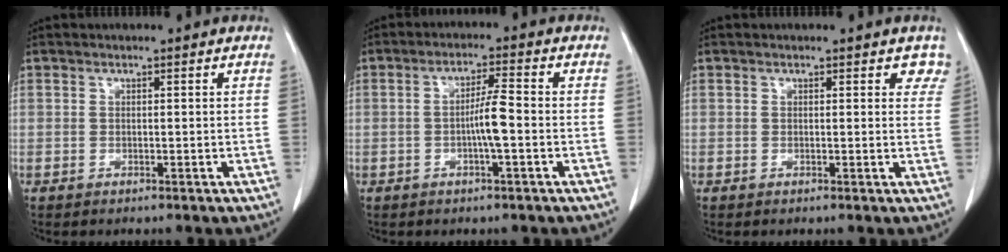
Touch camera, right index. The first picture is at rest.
{"total": 4.7, "force": [-1.0, 0.1, 4.6], "torque": [-0.086, 0.006, -0.018]}
{"total": 3.0, "force": [2.5, 1.5, 0.9], "torque": [0.013, -0.002, 0.007]}